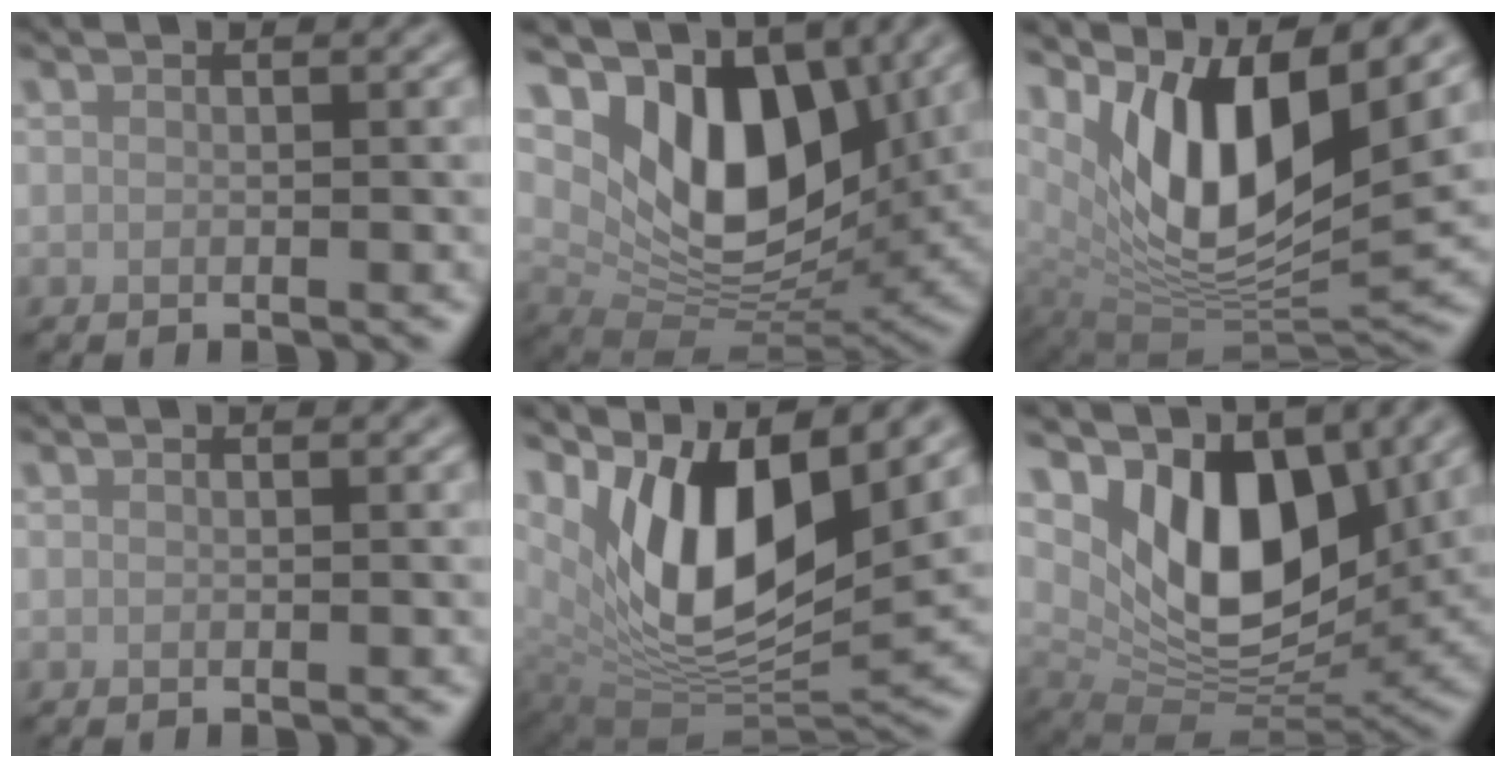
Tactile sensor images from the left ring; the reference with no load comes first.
{"total": 10.9, "force": [4.0, 6.4, 7.9], "torque": [-0.130, -0.019, 0.070]}
{"total": 12.1, "force": [5.5, 4.8, 9.6], "torque": [-0.165, -0.009, 0.108]}
{"total": 0.0}
{"total": 13.1, "force": [5.4, 5.9, 10.3], "torque": [-0.176, -0.002, 0.101]}
{"total": 9.9, "force": [3.7, 5.5, 7.4], "torque": [-0.123, -0.020, 0.060]}